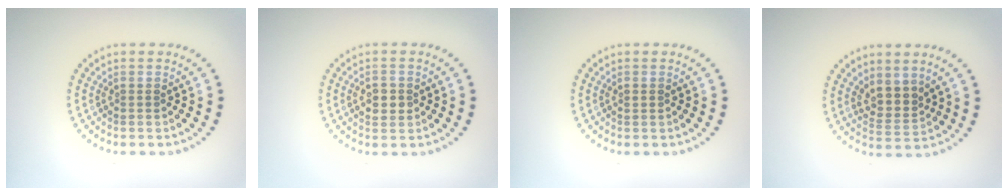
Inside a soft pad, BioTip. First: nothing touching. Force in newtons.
{"total": 2.4, "press": 2.4, "slide": 0.1}
{"total": 0.7, "press": 0.7, "slide": 0.1}
{"total": 2.5, "press": 1.9, "slide": 1.5}